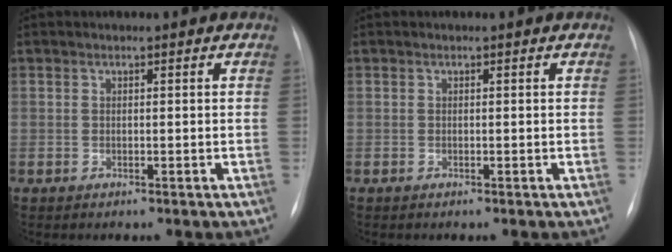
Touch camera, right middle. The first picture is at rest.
{"total": 0.0}